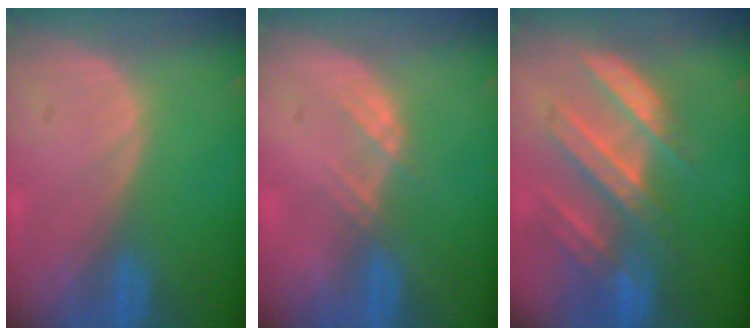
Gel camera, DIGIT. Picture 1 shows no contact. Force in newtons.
{"total": 2.3, "press": 2.1, "slide": 0.7}
{"total": 8.4, "press": 7.9, "slide": 3.0}